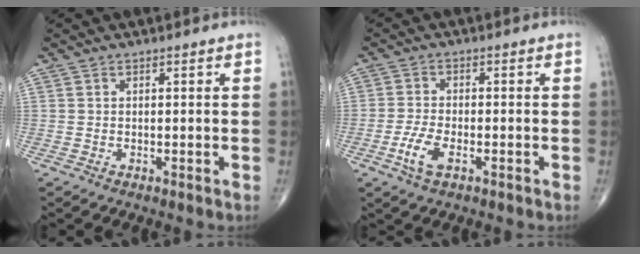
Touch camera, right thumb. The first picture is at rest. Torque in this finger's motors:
{"motor_torque": [0.00, 0.10, 0.19, 0.31, 0.18]}